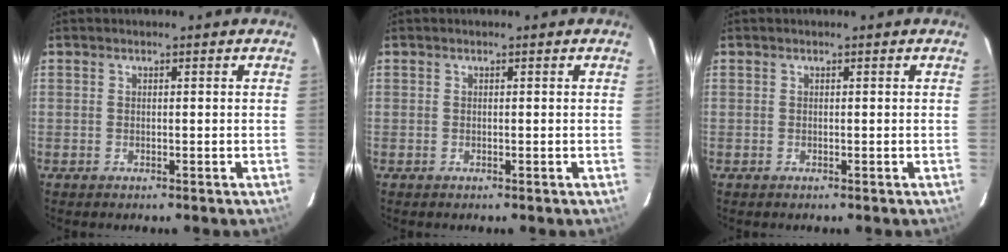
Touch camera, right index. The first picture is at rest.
{"total": 0.0}
{"total": 0.0}